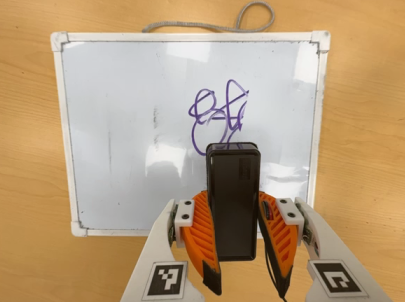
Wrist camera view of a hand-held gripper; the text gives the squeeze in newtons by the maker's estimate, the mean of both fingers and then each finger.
{"total": 8.3, "left": 7.1, "right": 9.4}